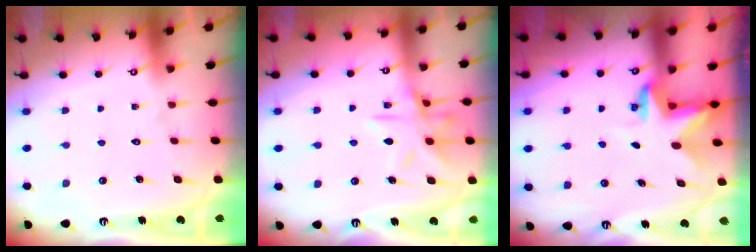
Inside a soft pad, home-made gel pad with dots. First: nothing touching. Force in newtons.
{"total": 12.2, "press": 12.1, "slide": 0.9}
{"total": 2.8, "press": 2.8, "slide": 0.2}